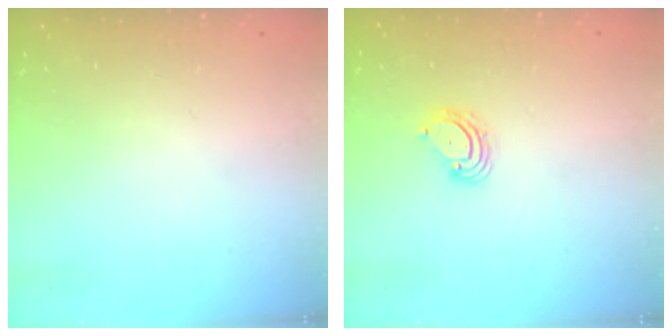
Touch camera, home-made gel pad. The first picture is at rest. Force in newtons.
{"total": 5.0, "press": 4.9, "slide": 0.4}